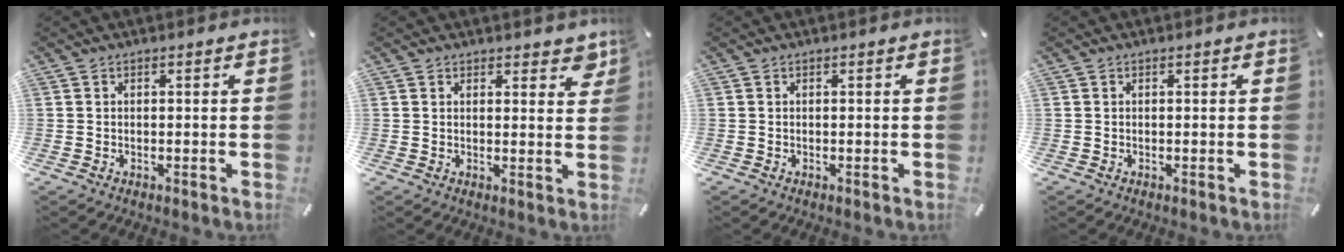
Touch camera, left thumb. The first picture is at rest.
{"total": 3.6, "force": [2.7, 1.9, 1.4], "torque": [0.000, -0.015, 0.043]}
{"total": 0.0}
{"total": 0.0}